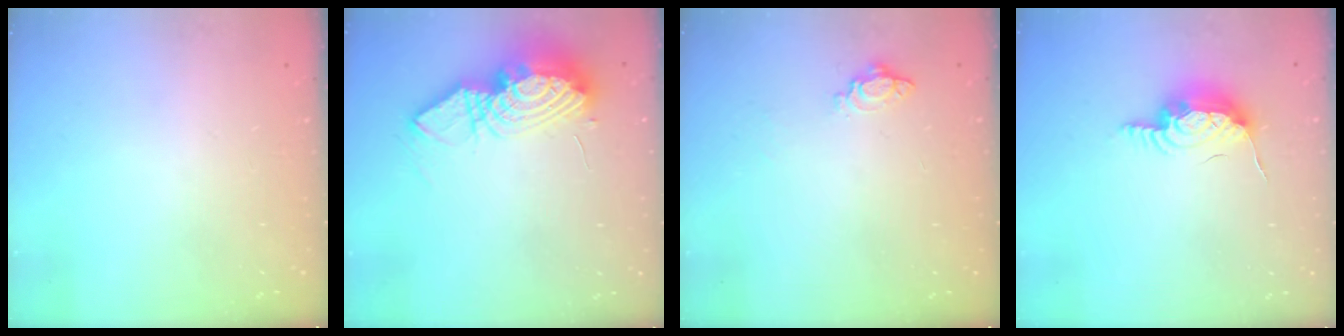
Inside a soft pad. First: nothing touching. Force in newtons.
{"total": 14.4, "press": 14.3, "slide": 1.4}
{"total": 5.6, "press": 5.6, "slide": 0.7}
{"total": 12.5, "press": 11.5, "slide": 4.8}